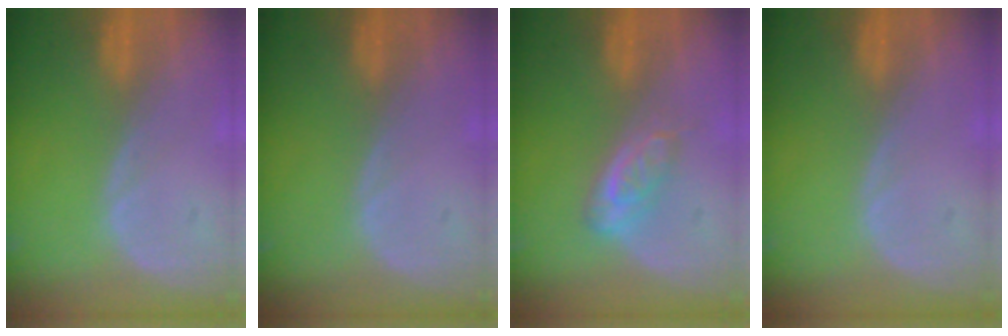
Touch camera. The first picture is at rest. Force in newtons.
{"total": 0.0}
{"total": 4.8, "press": 4.2, "slide": 2.2}
{"total": 0.0}